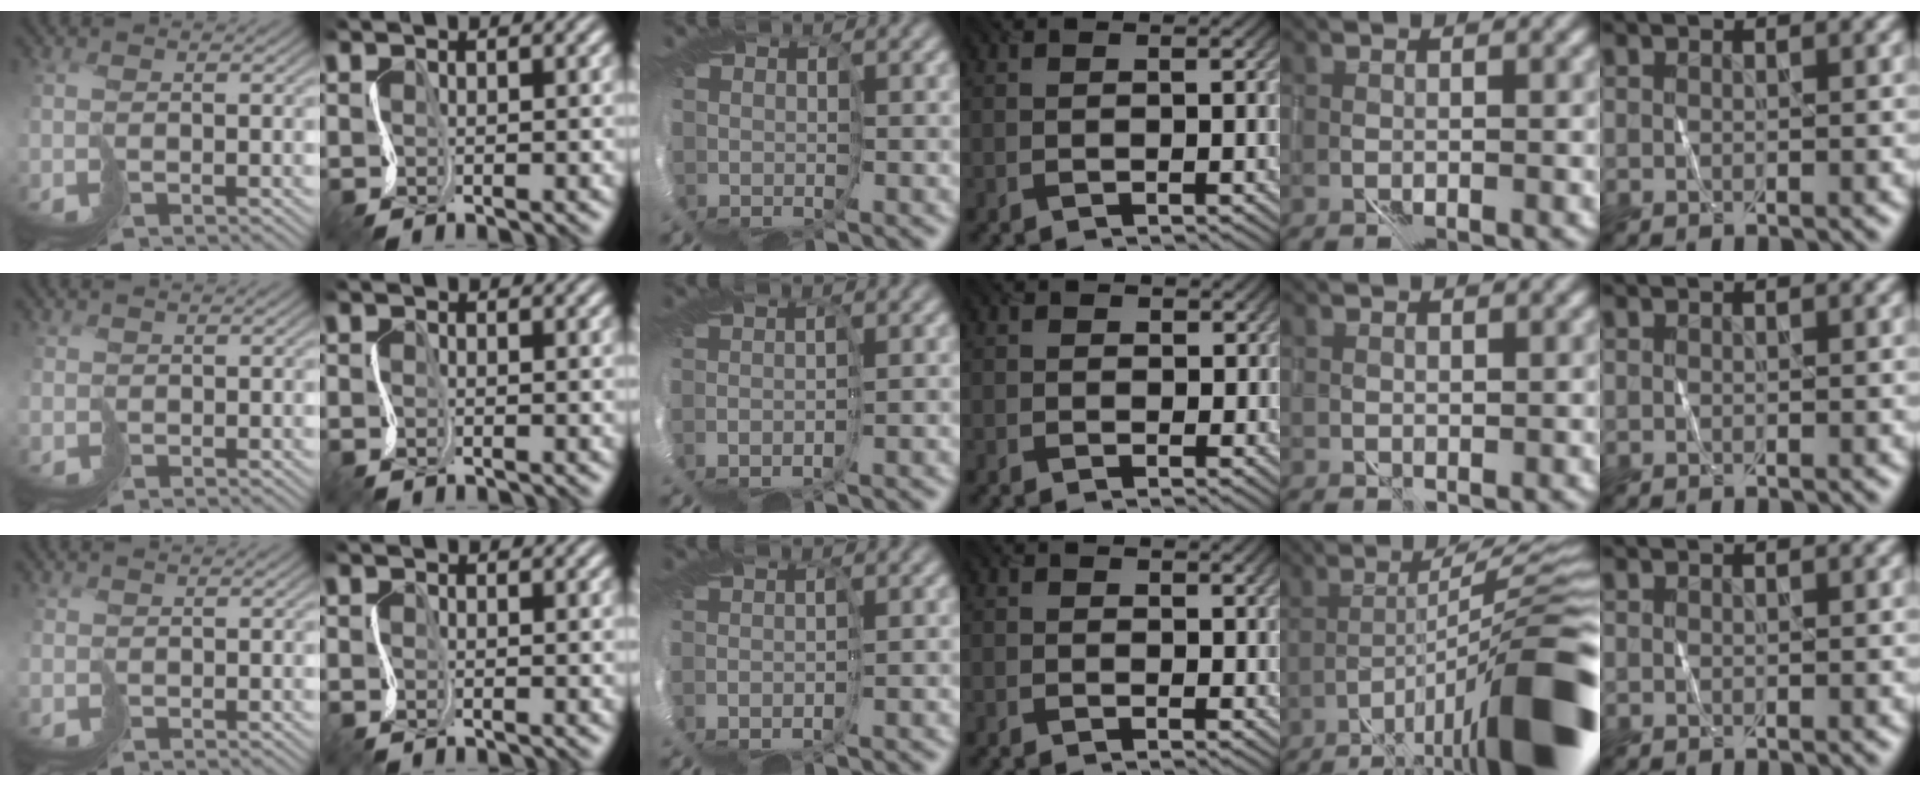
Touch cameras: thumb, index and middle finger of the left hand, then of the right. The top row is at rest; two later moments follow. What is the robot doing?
{"motion": "cut", "object": "paper bag"}